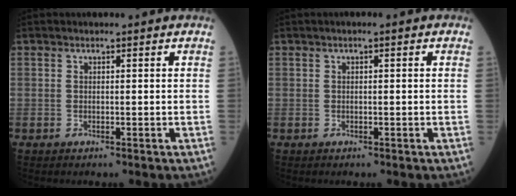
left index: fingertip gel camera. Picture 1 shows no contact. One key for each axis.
{"total": 0.7, "fx": 0.2, "fy": 0.1, "fz": 0.7, "tx": -0.009, "ty": 0.004, "tz": 0.000}